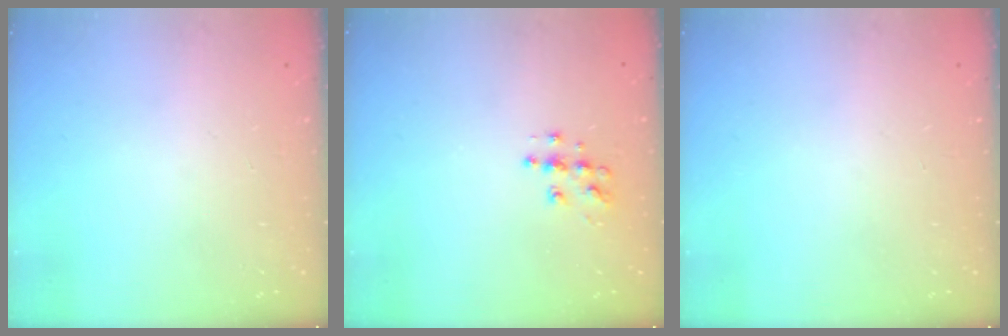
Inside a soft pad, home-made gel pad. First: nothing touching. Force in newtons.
{"total": 7.5, "press": 7.5, "slide": 0.3}
{"total": 0.0}